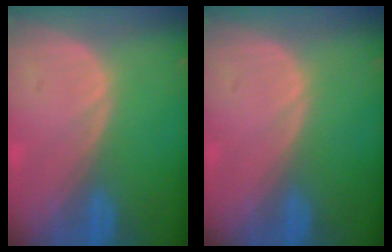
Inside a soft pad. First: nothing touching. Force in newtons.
{"total": 0.0}